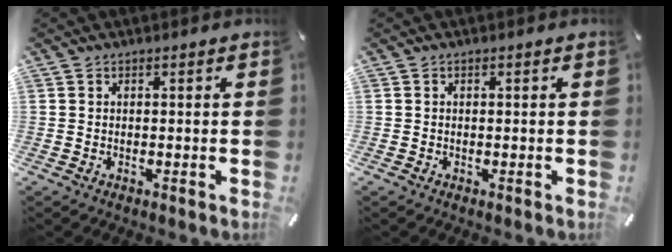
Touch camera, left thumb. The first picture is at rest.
{"total": 0.0}